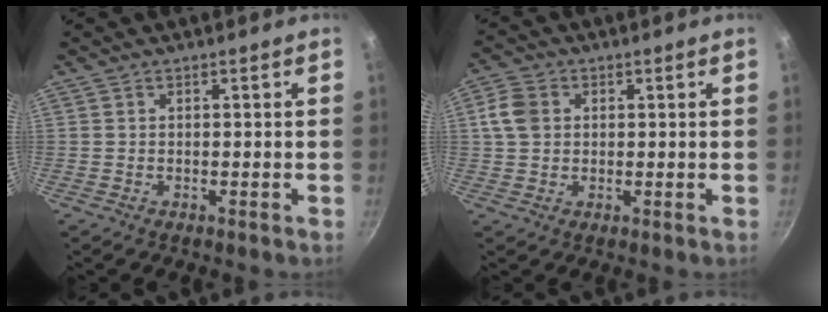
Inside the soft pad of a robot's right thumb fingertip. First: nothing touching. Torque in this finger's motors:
{"motor_torque": [0.20, 1.68, 0.18, 0.27, 0.06]}